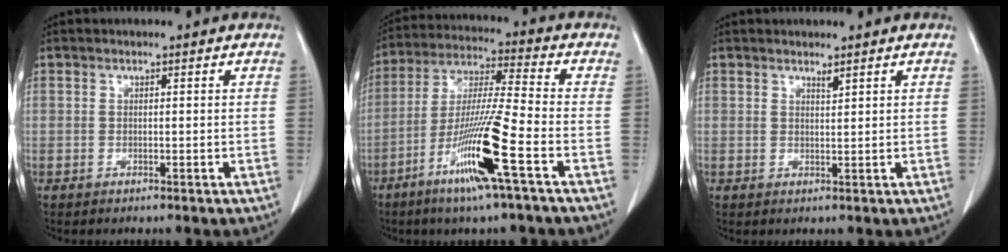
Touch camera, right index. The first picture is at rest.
{"total": 13.9, "force": [-6.5, -0.8, 12.2], "torque": [-0.244, -0.019, -0.125]}
{"total": 0.9, "force": [0.8, -0.1, 0.4], "torque": [-0.009, -0.007, 0.015]}